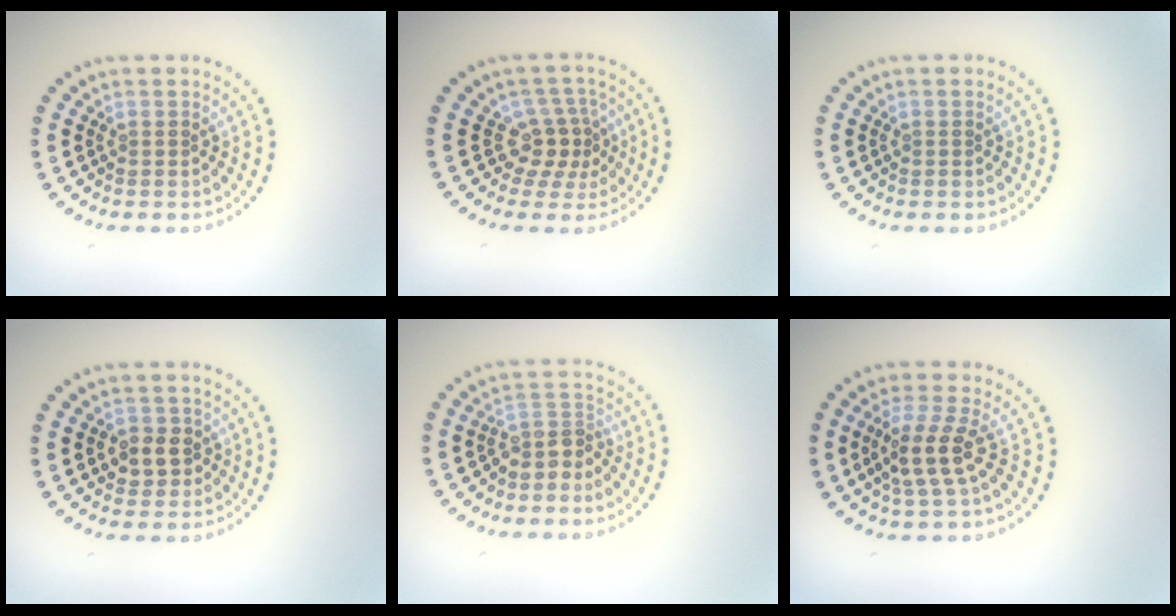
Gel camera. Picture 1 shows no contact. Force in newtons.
{"total": 3.0, "press": 2.2, "slide": 2.1}
{"total": 0.0}
{"total": 2.5, "press": 2.4, "slide": 0.8}
{"total": 2.5, "press": 1.9, "slide": 1.7}
{"total": 3.4, "press": 3.0, "slide": 1.7}